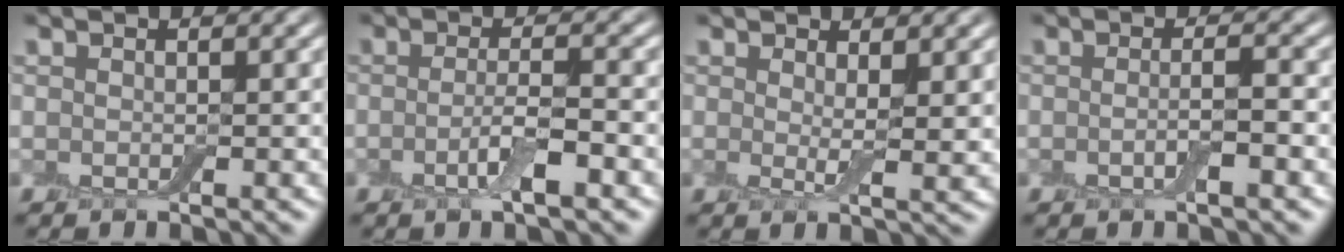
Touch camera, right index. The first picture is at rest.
{"total": 3.3, "force": [-1.0, 0.7, 3.1], "torque": [-0.058, 0.000, -0.023]}
{"total": 2.3, "force": [0.9, 0.4, 2.1], "torque": [-0.035, -0.013, 0.017]}
{"total": 2.2, "force": [-0.6, 0.4, 2.1], "torque": [-0.039, 0.000, -0.015]}